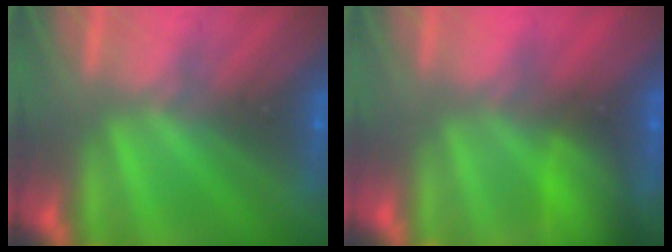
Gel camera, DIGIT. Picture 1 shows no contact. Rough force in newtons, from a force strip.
{"total": 7.0}